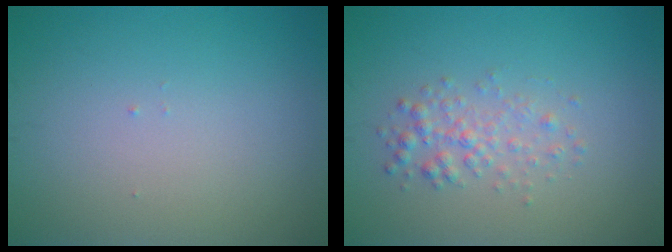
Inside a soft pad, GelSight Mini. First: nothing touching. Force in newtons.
{"total": 2.1, "press": 2.1, "slide": 0.0}